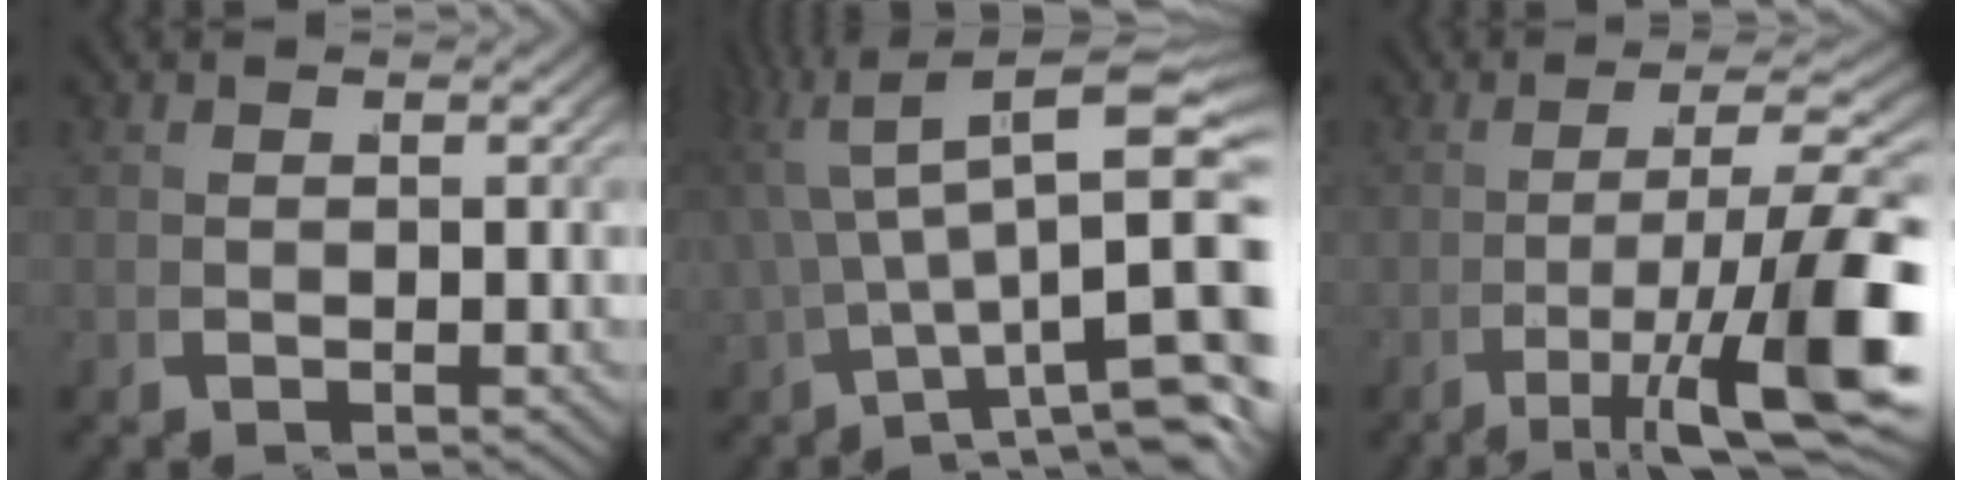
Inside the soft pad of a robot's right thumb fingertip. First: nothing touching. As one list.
[{"total": 11.3, "force": [1.7, 5.6, 9.7], "torque": [-0.143, -0.013, 0.041]}, {"total": 10.7, "force": [-2.4, 4.0, 9.7], "torque": [-0.167, -0.027, -0.015]}]